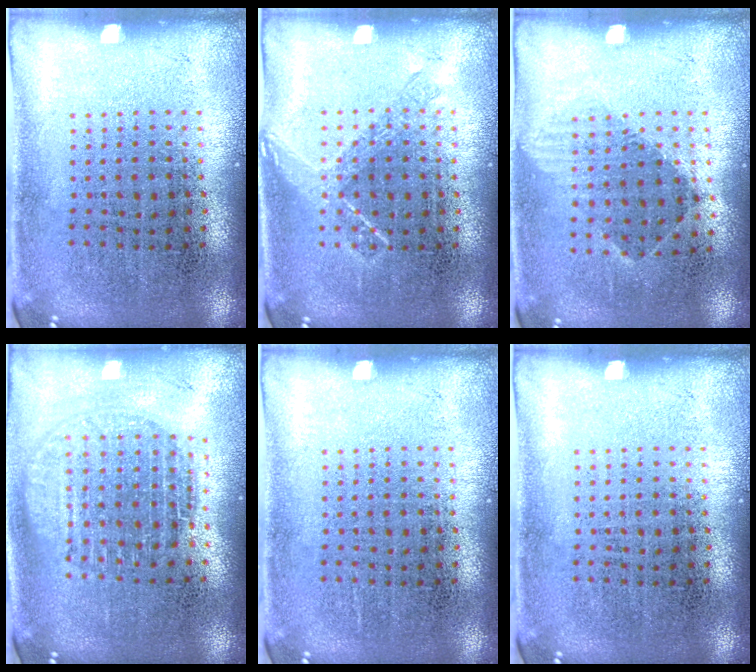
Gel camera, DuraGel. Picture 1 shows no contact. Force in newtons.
{"total": 1.0, "press": 0.9, "slide": 0.3}
{"total": 1.0, "press": 0.7, "slide": 0.6}
{"total": 1.8, "press": 1.6, "slide": 0.9}
{"total": 0.0}
{"total": 0.0}